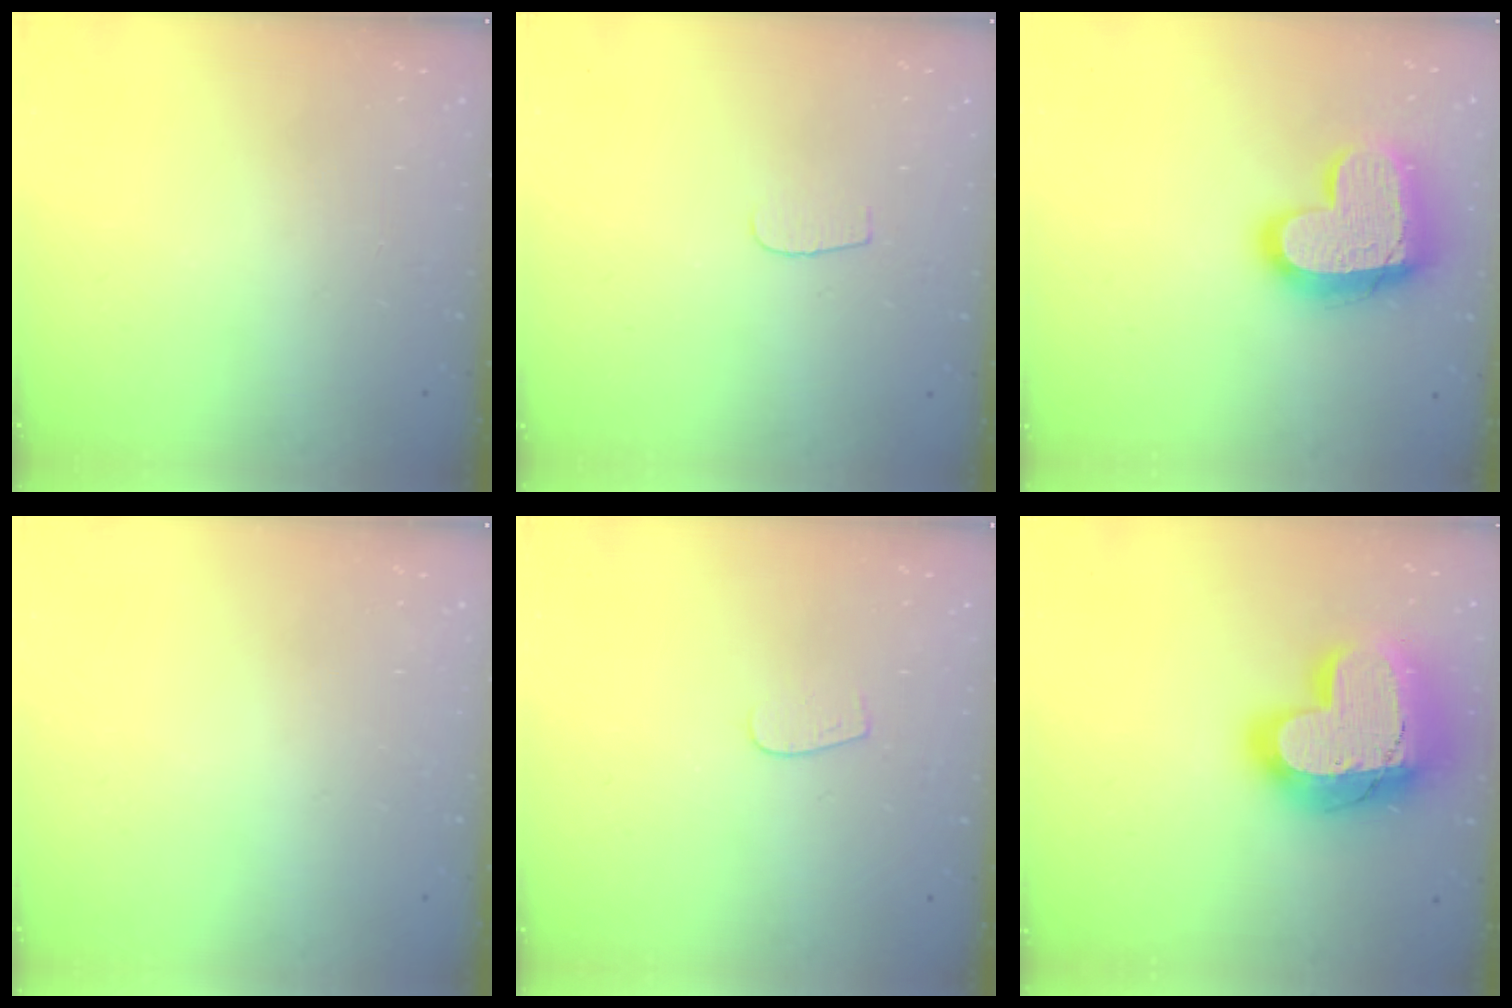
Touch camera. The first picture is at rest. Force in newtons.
{"total": 3.7, "press": 3.6, "slide": 0.4}
{"total": 18.4, "press": 18.3, "slide": 1.7}
{"total": 0.0}
{"total": 3.1, "press": 3.1, "slide": 0.2}
{"total": 25.8, "press": 25.7, "slide": 1.9}